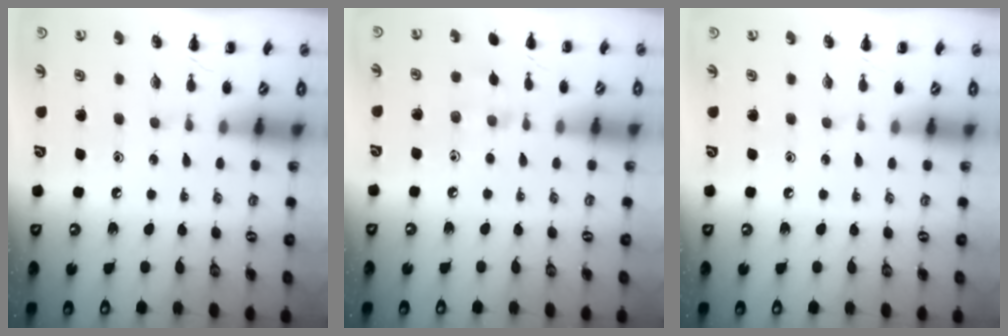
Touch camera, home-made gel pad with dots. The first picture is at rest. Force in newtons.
{"total": 4.6, "press": 4.2, "slide": 1.9}
{"total": 0.0}